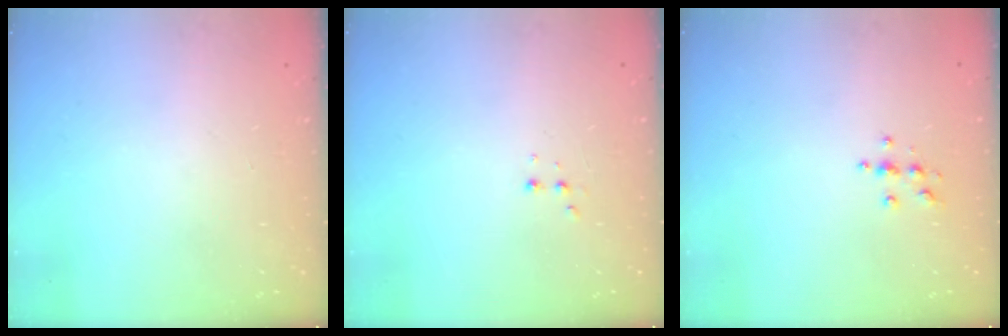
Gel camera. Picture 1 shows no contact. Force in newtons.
{"total": 2.9, "press": 2.7, "slide": 1.0}
{"total": 3.9, "press": 3.8, "slide": 0.5}